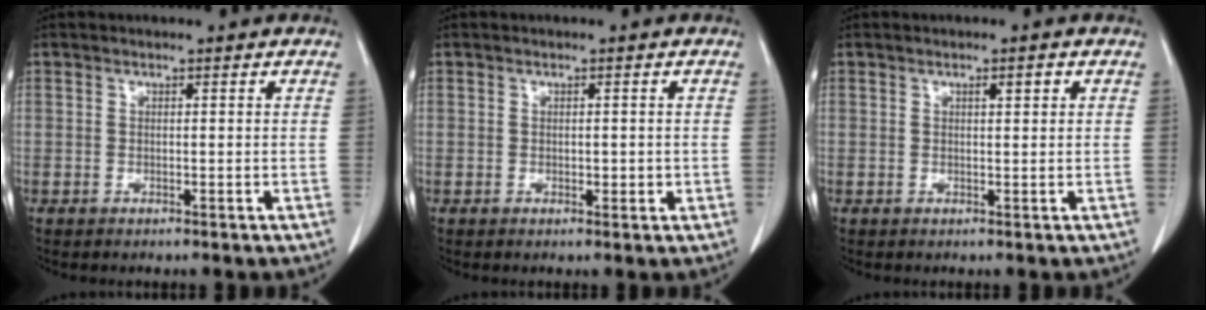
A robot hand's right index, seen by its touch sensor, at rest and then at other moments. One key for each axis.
{"total": 1.6, "fx": -0.2, "fy": 1.0, "fz": 1.2, "tx": -0.014, "ty": 0.001, "tz": 0.002}
{"total": 1.4, "fx": 0.6, "fy": 0.2, "fz": 1.2, "tx": -0.019, "ty": 0.001, "tz": 0.008}